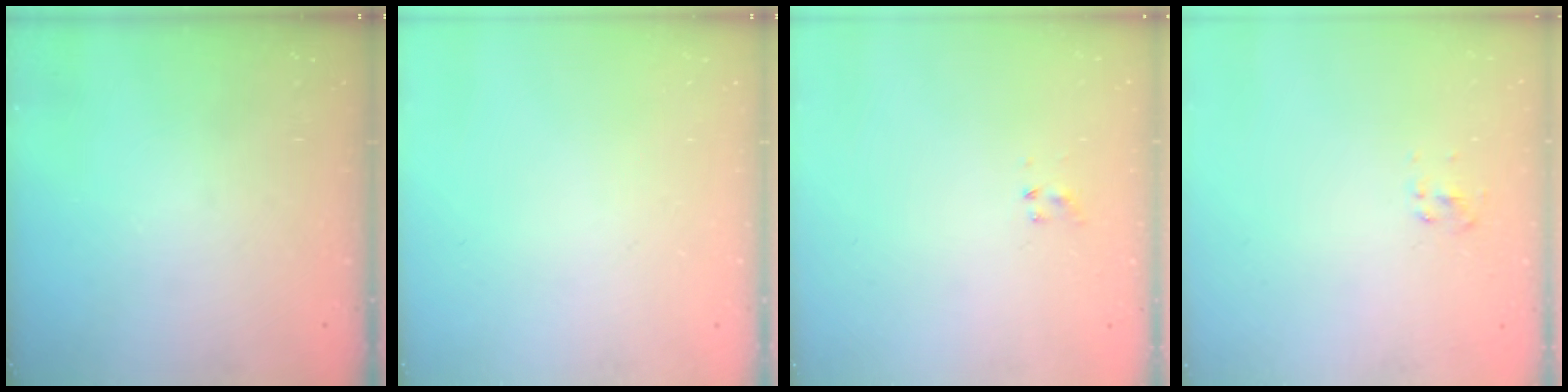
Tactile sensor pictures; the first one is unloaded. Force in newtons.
{"total": 0.0}
{"total": 1.0, "press": 0.9, "slide": 0.4}
{"total": 2.6, "press": 2.4, "slide": 0.8}